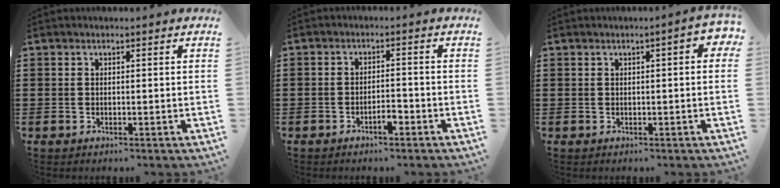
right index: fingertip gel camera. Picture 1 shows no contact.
{"total": 2.6, "force": [-1.7, 0.8, 1.8], "torque": [-0.032, 0.004, -0.033]}
{"total": 1.4, "force": [0.1, 0.2, 1.4], "torque": [-0.026, -0.001, 0.001]}